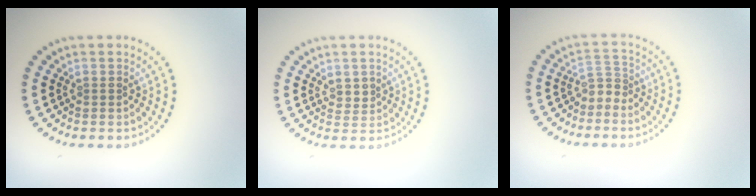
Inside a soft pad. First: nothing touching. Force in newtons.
{"total": 1.5, "press": 1.4, "slide": 0.7}
{"total": 1.8, "press": 1.1, "slide": 1.4}